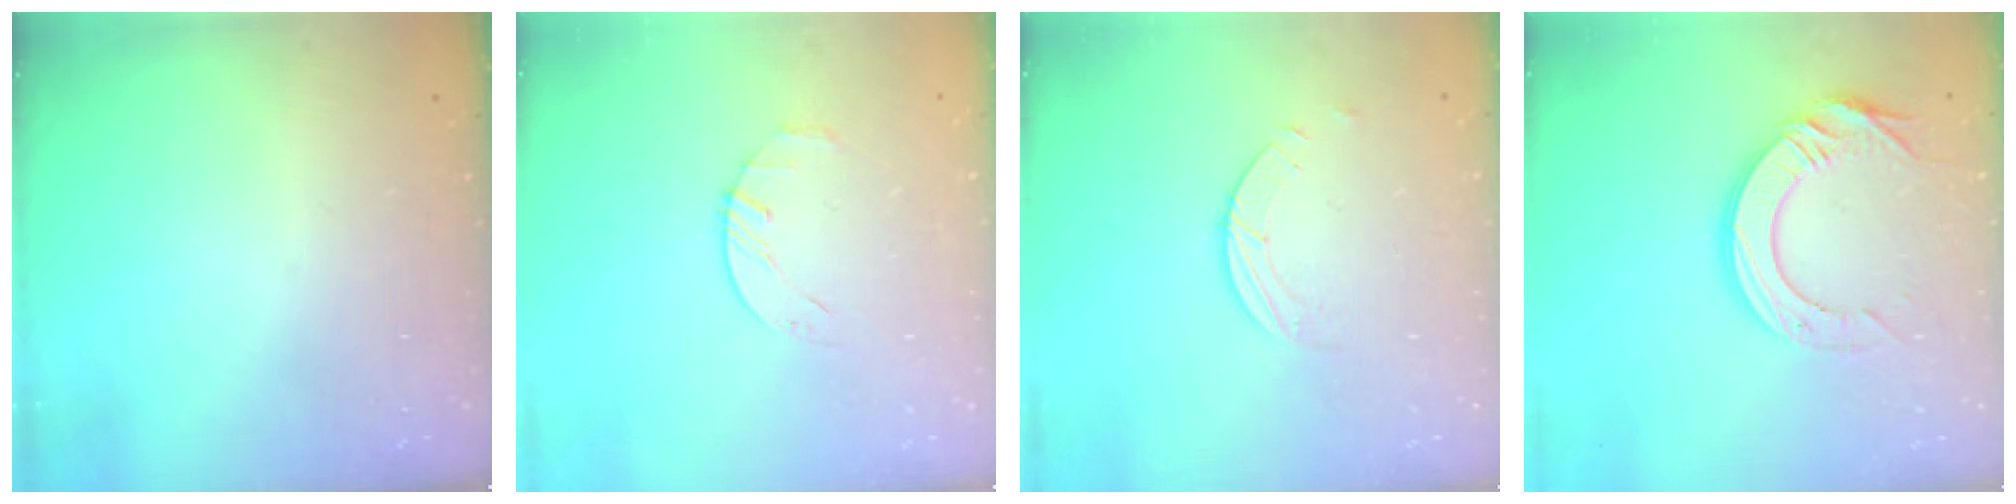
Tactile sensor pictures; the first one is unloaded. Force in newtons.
{"total": 2.7, "press": 2.6, "slide": 0.3}
{"total": 1.5, "press": 1.5, "slide": 0.1}
{"total": 14.2, "press": 14.1, "slide": 1.5}